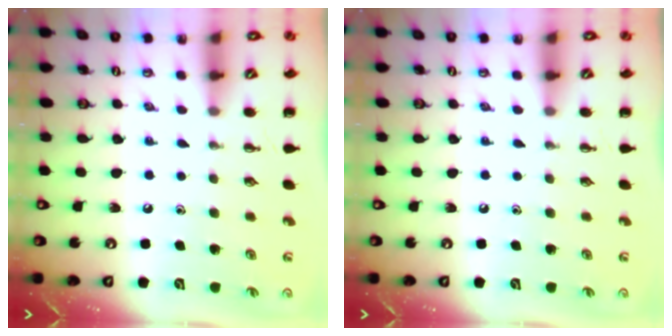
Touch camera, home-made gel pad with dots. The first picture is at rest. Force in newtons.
{"total": 0.0}